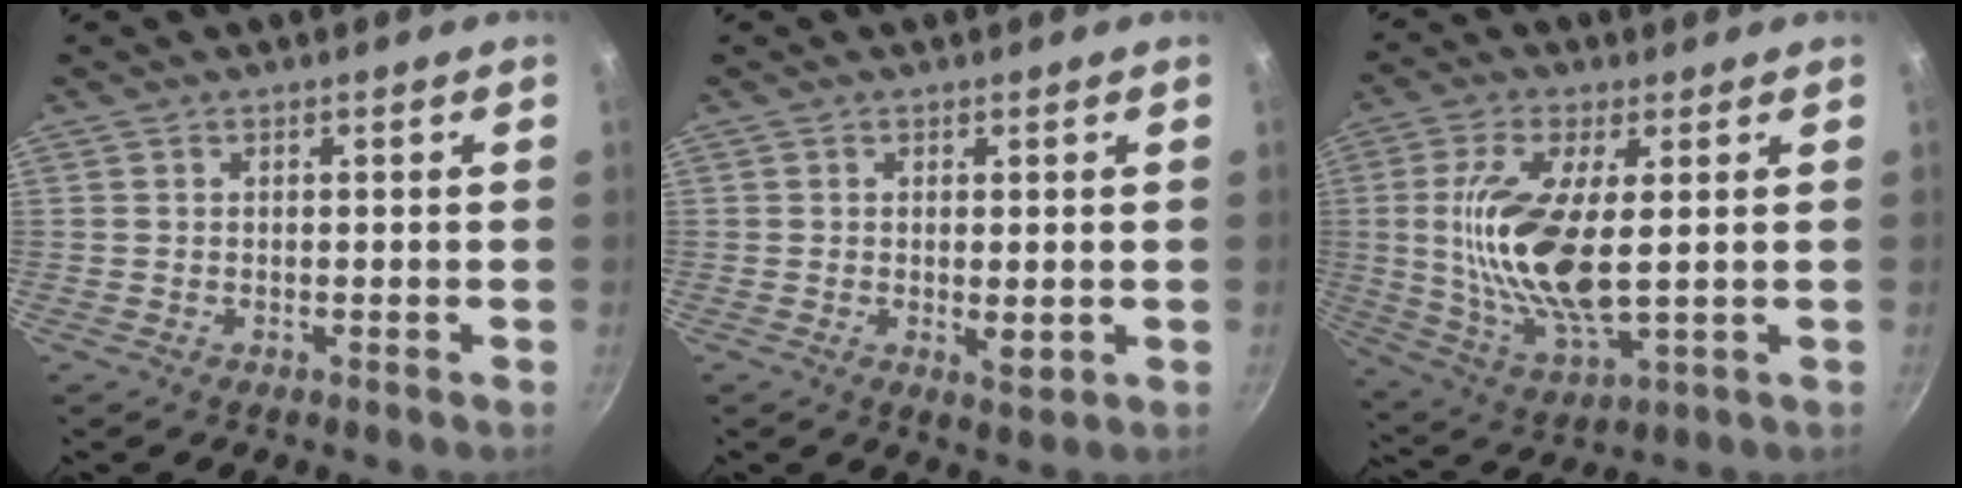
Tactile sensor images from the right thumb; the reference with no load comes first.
{"total": 2.9, "force": [-0.1, 1.1, 2.6], "torque": [-0.044, -0.011, 0.000]}
{"total": 16.3, "force": [1.6, 6.2, 15.0], "torque": [-0.304, -0.015, 0.034]}